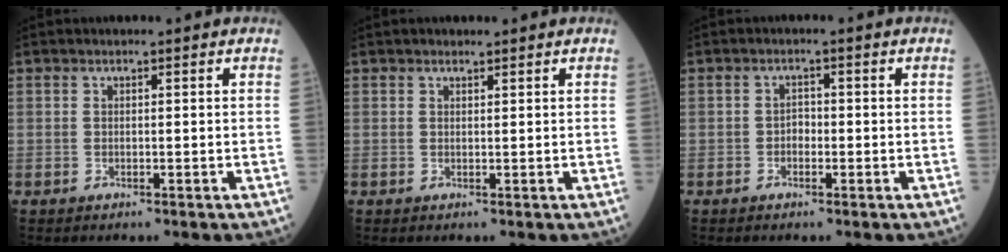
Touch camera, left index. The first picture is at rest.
{"total": 0.7, "force": [0.6, 0.2, 0.2], "torque": [-0.011, 0.002, 0.010]}
{"total": 1.5, "force": [-0.5, 1.0, 1.0], "torque": [-0.012, 0.005, -0.011]}